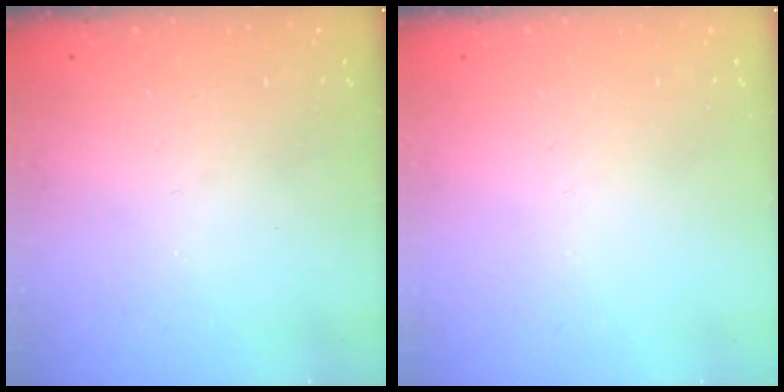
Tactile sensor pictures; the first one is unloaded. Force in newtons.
{"total": 0.0}